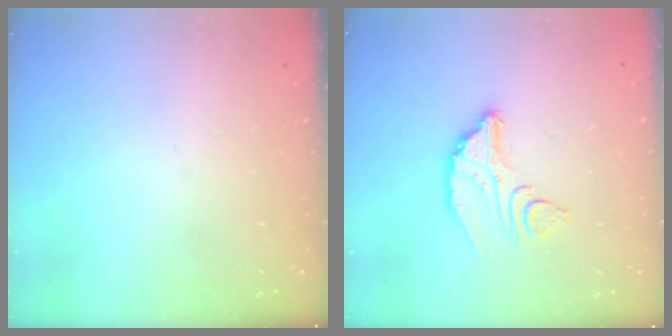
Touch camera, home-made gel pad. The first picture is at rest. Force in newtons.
{"total": 8.7, "press": 8.7, "slide": 0.8}